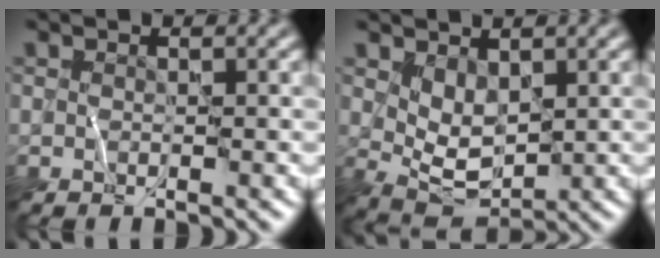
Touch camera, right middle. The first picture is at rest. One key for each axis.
{"total": 3.0, "fx": 1.3, "fy": 1.6, "fz": 2.2, "tx": -0.045, "ty": -0.008, "tz": 0.030}